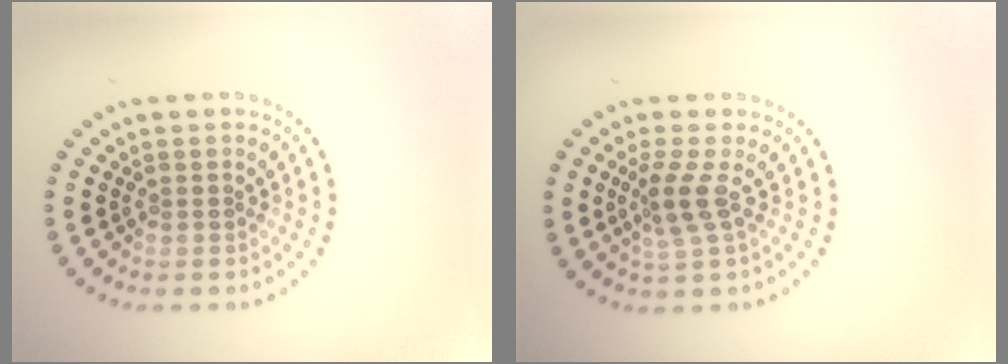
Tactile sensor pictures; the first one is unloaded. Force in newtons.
{"total": 2.4, "press": 1.8, "slide": 1.7}